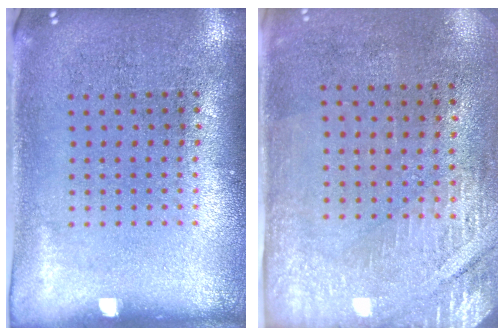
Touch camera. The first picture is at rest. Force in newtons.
{"total": 2.8, "press": 2.4, "slide": 1.4}